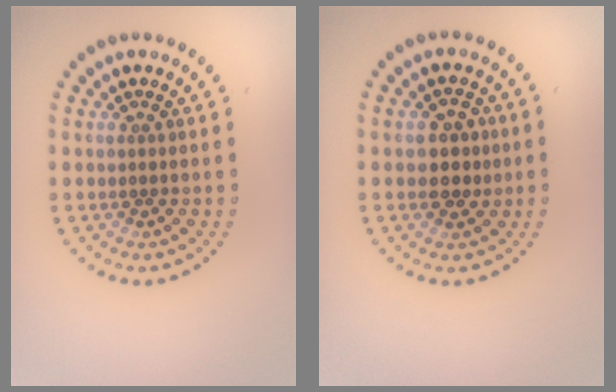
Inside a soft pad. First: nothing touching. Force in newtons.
{"total": 2.7, "press": 2.7, "slide": 0.5}